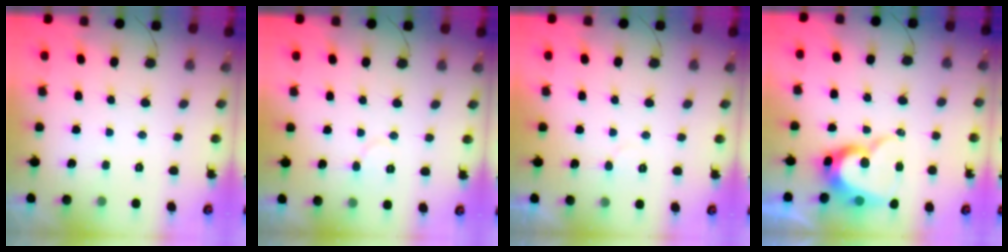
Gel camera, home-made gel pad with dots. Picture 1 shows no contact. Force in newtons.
{"total": 4.3, "press": 4.3, "slide": 0.4}
{"total": 3.1, "press": 3.1, "slide": 0.2}
{"total": 12.7, "press": 12.7, "slide": 1.2}